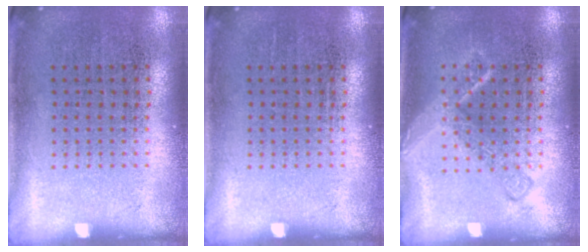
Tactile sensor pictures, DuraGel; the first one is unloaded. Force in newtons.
{"total": 0.0}
{"total": 1.7, "press": 1.7, "slide": 0.3}